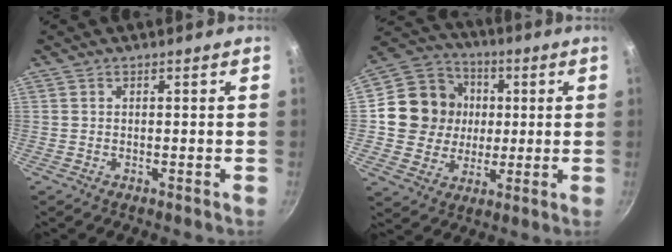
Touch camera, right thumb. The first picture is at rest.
{"total": 15.2, "force": [1.4, 14.1, 5.5], "torque": [-0.071, 0.019, 0.020]}